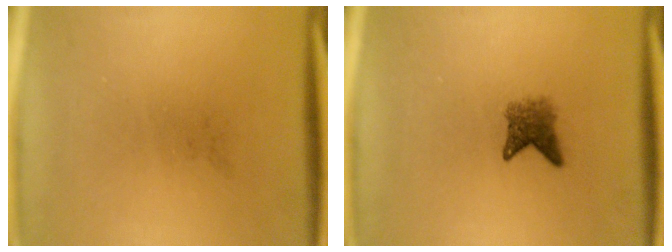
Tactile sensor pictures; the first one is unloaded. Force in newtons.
{"total": 2.8}